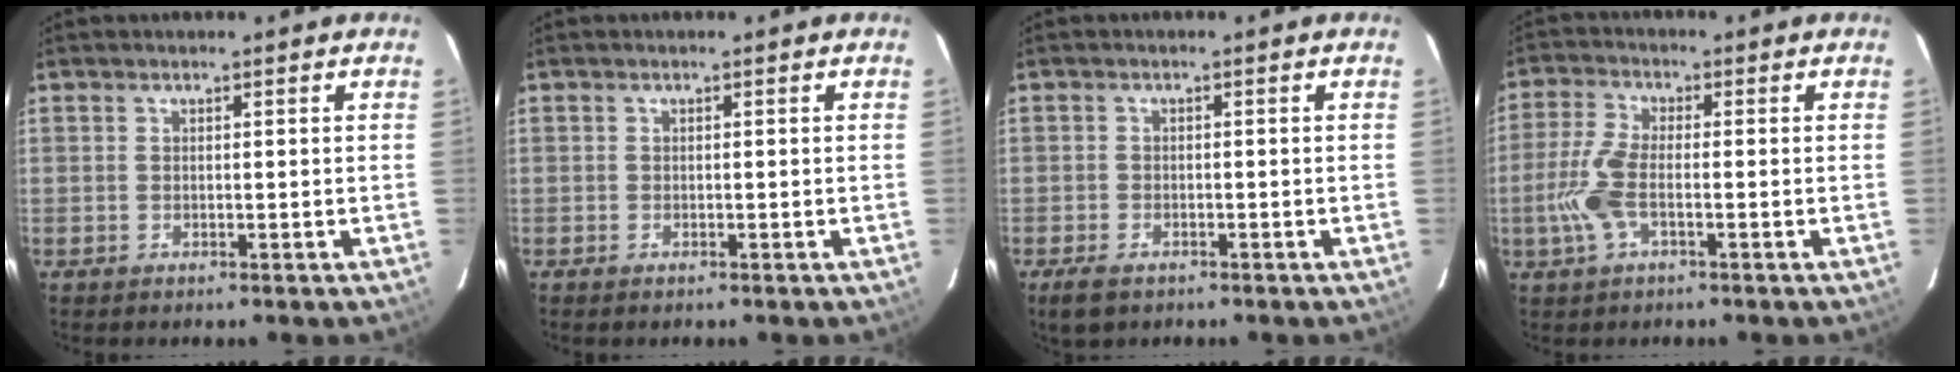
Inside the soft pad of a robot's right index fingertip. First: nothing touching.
{"total": 0.6, "force": [-0.4, 0.3, 0.2], "torque": [-0.006, -0.001, -0.009]}
{"total": 3.8, "force": [-2.6, 2.0, 2.0], "torque": [-0.048, -0.008, -0.045]}
{"total": 7.5, "force": [-2.1, 2.7, 6.7], "torque": [-0.156, 0.002, -0.044]}